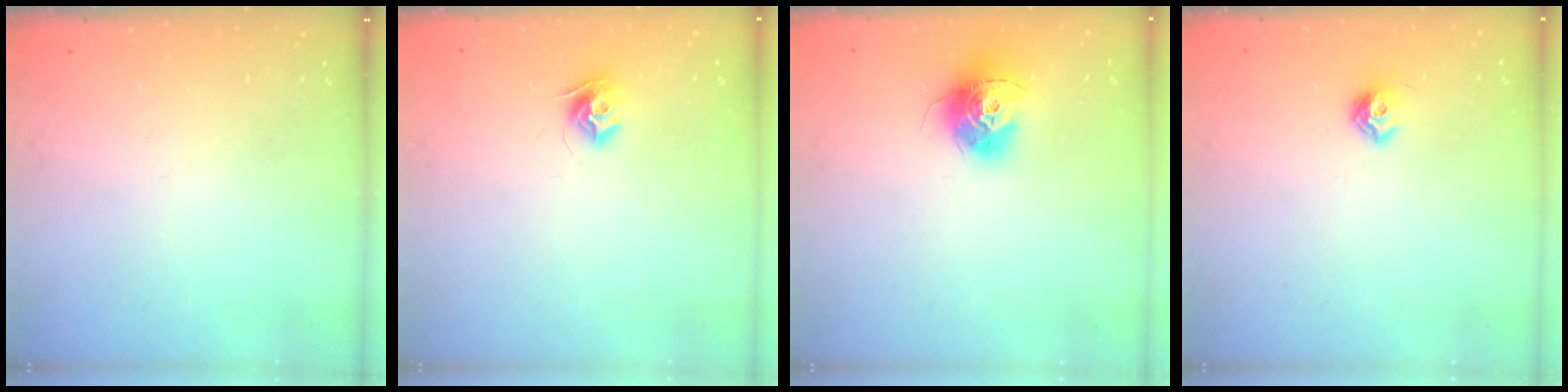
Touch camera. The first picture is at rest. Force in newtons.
{"total": 8.1, "press": 8.1, "slide": 0.1}
{"total": 13.0, "press": 13.0, "slide": 1.0}
{"total": 6.8, "press": 6.7, "slide": 1.1}